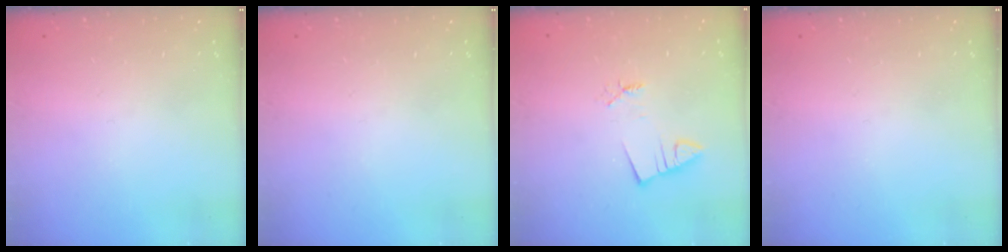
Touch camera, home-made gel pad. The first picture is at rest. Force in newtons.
{"total": 0.0}
{"total": 1.8, "press": 1.8, "slide": 0.1}
{"total": 0.0}